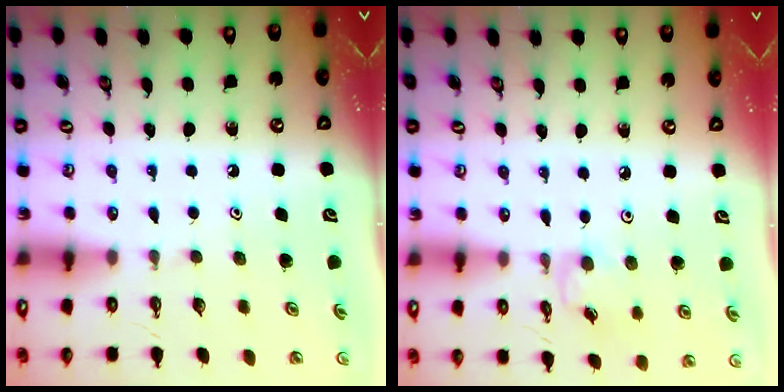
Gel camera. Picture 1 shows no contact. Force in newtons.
{"total": 2.9, "press": 2.9, "slide": 0.4}